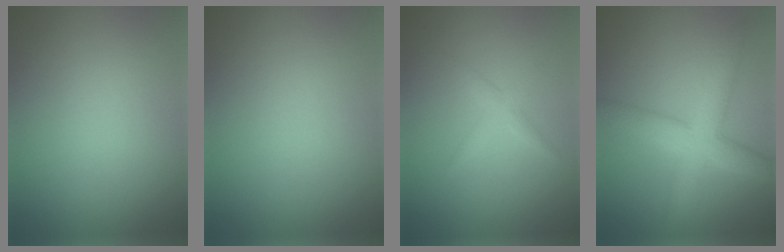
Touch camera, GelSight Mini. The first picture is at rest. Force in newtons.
{"total": 0.0}
{"total": 1.3, "press": 1.3, "slide": 0.1}
{"total": 5.0, "press": 5.0, "slide": 0.3}